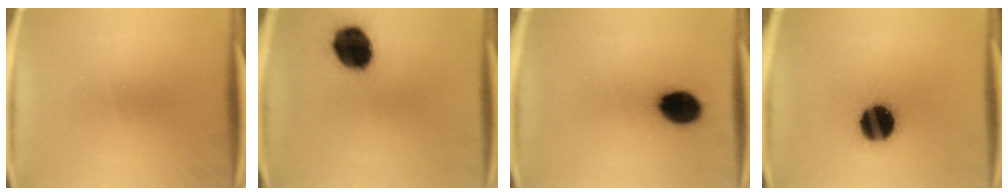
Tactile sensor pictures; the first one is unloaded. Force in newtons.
{"total": 14.8}
{"total": 10.9}
{"total": 15.3}